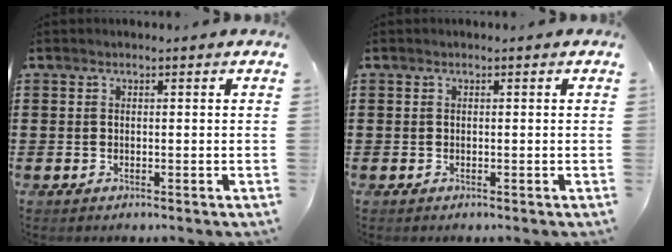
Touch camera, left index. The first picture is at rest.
{"total": 0.0}